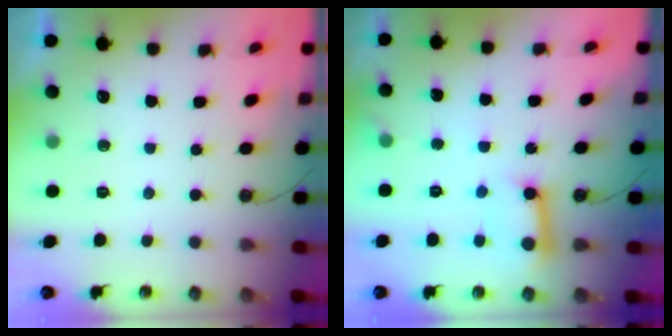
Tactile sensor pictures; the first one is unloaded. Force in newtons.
{"total": 12.3, "press": 12.3, "slide": 1.0}